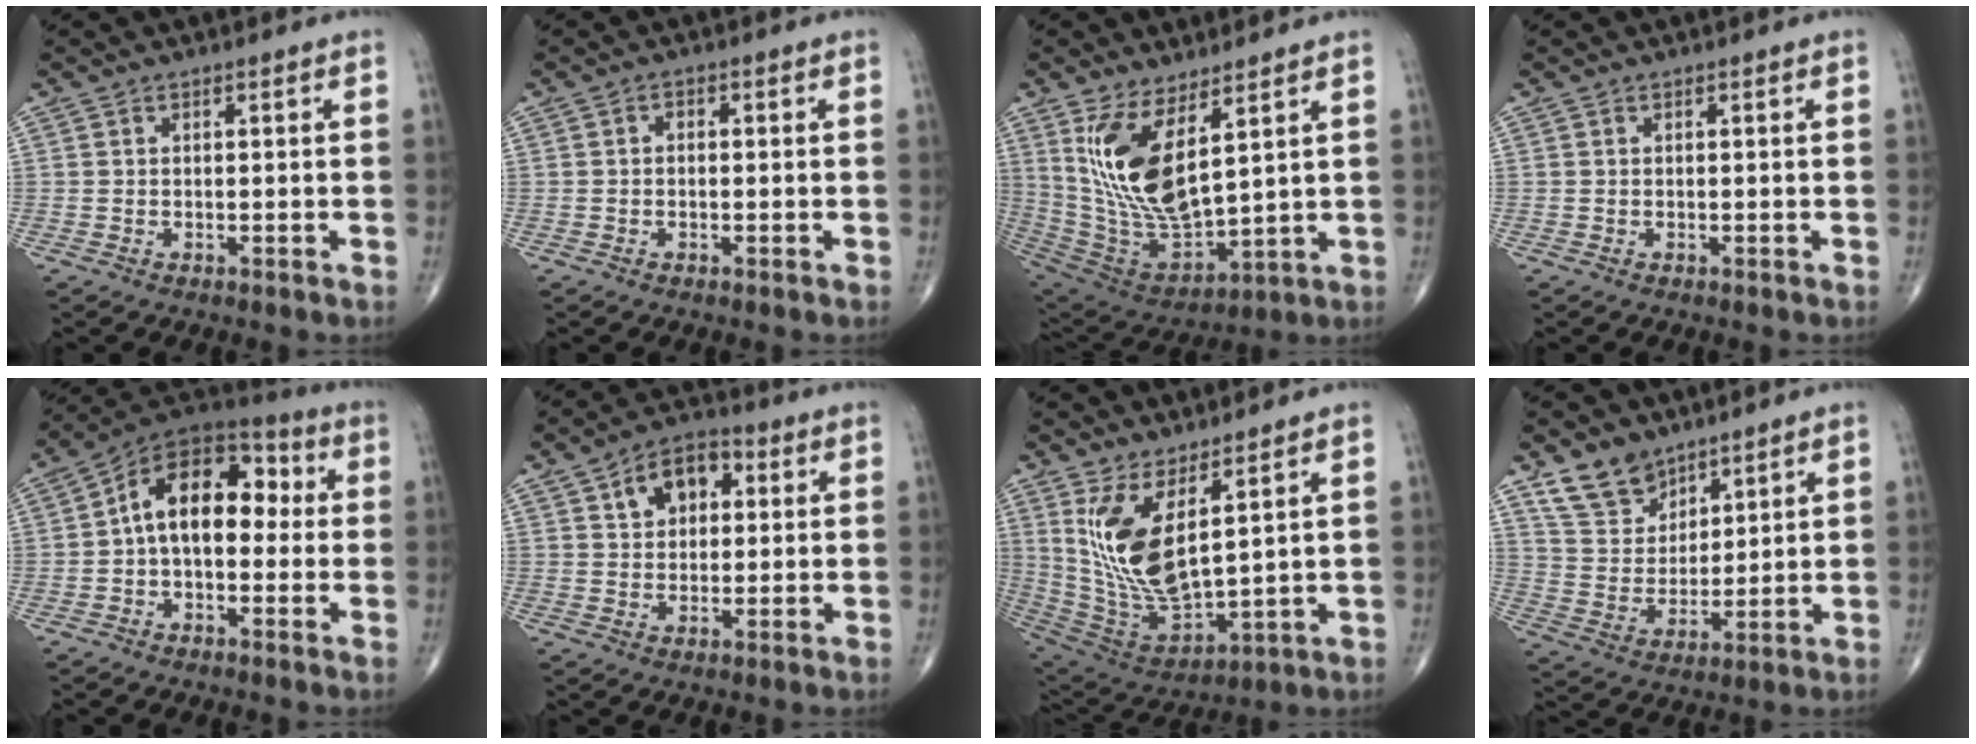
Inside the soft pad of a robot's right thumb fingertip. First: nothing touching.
{"total": 1.0, "force": [-0.1, 0.7, 0.7], "torque": [-0.002, 0.001, -0.007]}
{"total": 16.0, "force": [6.3, 6.6, 13.1], "torque": [-0.250, -0.043, 0.145]}
{"total": 0.0}
{"total": 15.0, "force": [0.6, 9.3, 11.8], "torque": [-0.148, 0.046, -0.006]}
{"total": 8.9, "force": [2.9, 5.9, 6.0], "torque": [-0.068, 0.008, 0.038]}
{"total": 14.6, "force": [5.5, 5.8, 12.3], "torque": [-0.239, -0.048, 0.130]}
{"total": 9.8, "force": [7.1, 6.0, 3.2], "torque": [-0.034, -0.041, 0.145]}